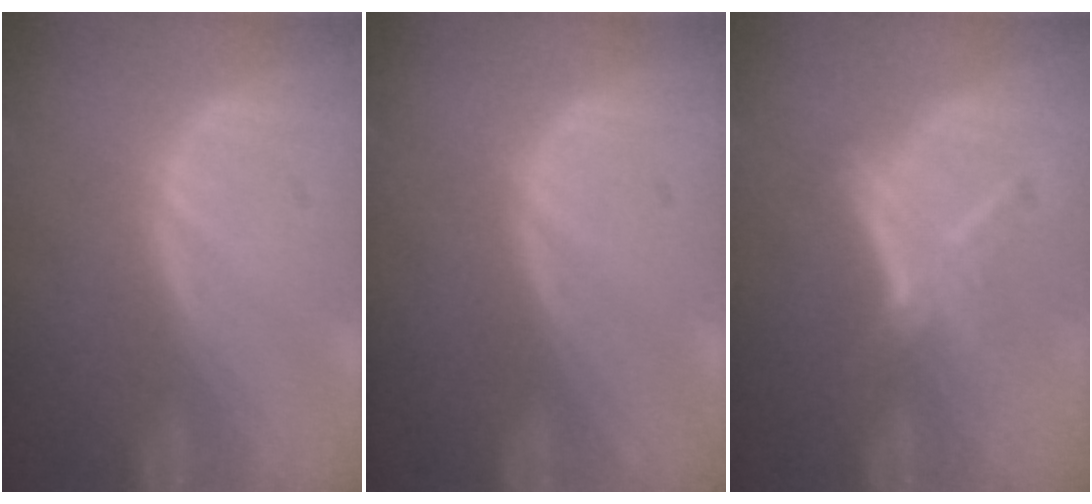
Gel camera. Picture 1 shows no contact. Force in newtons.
{"total": 0.0}
{"total": 6.0, "press": 5.1, "slide": 3.2}